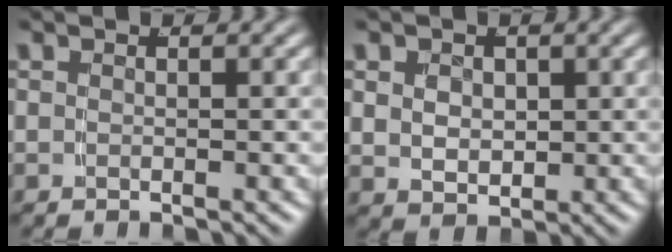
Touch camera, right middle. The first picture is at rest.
{"total": 3.2, "force": [0.5, 2.4, 2.1], "torque": [-0.040, -0.019, 0.022]}